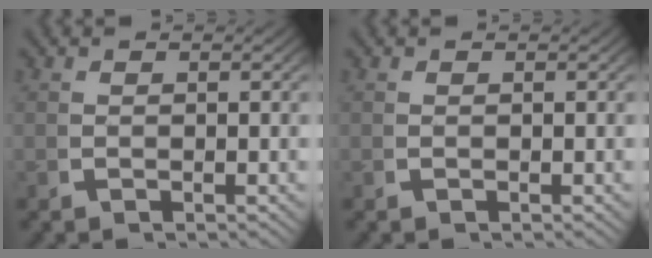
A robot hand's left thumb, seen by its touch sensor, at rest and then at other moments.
{"total": 0.0}